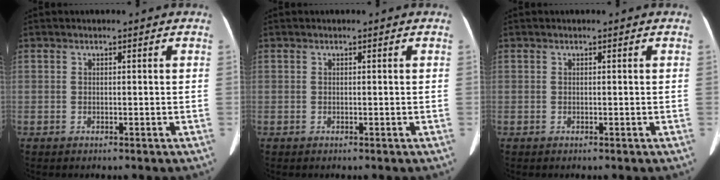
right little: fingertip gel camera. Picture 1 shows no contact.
{"total": 0.0}
{"total": 0.0}